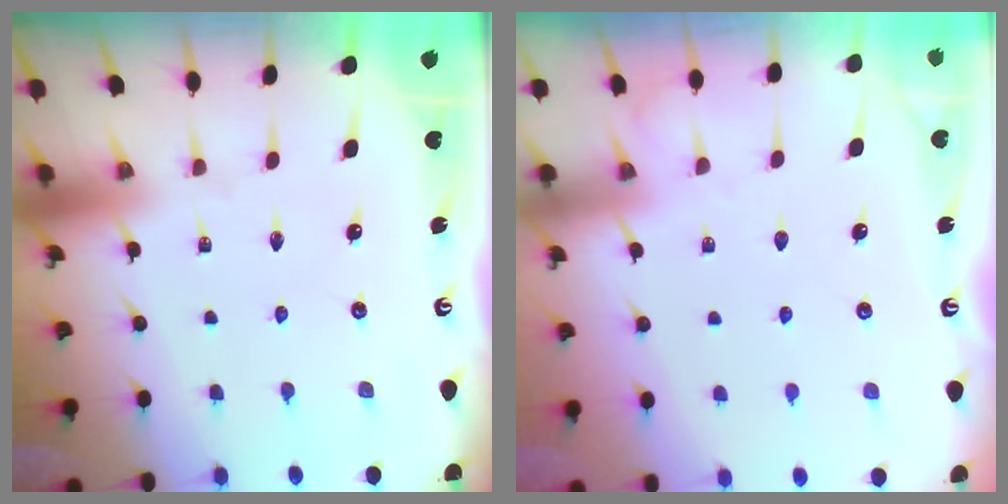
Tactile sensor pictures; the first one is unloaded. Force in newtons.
{"total": 3.0, "press": 3.0, "slide": 0.5}